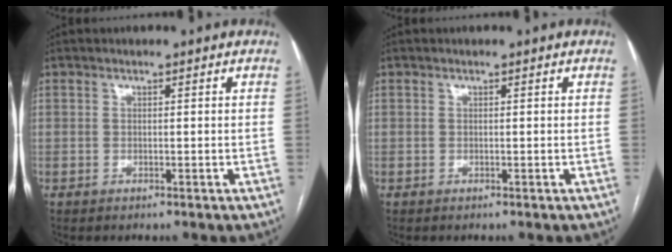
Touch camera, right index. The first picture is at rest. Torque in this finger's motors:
{"motor_torque": [0.00, 0.00, 0.00, 0.00]}